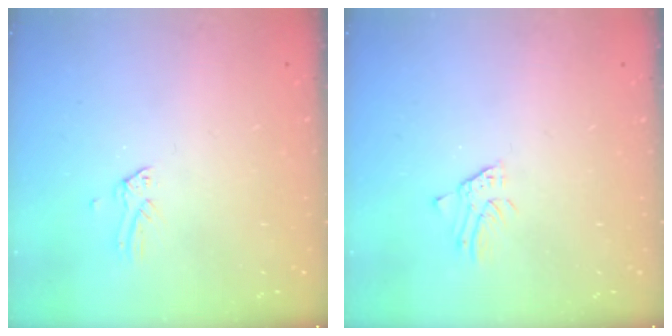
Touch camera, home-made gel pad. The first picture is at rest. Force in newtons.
{"total": 1.2, "press": 1.2, "slide": 0.2}